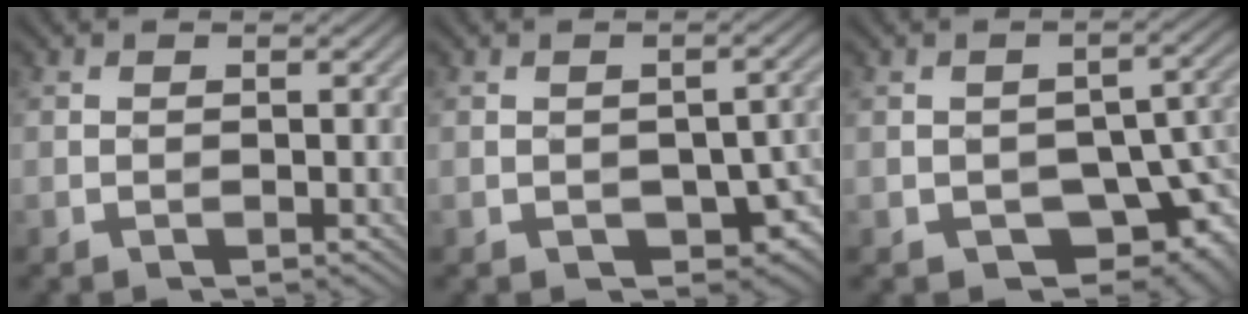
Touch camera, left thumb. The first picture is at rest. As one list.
[{"total": 7.5, "force": [-2.8, 4.3, 5.4], "torque": [-0.079, -0.020, -0.030]}, {"total": 11.1, "force": [-5.0, 6.5, 7.5], "torque": [-0.098, -0.014, -0.066]}]